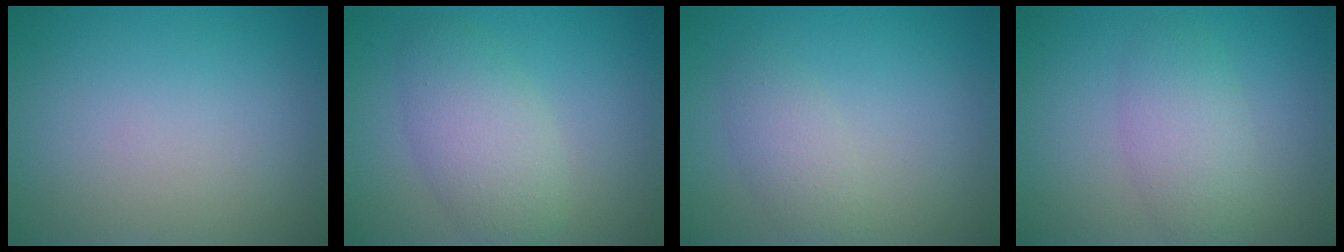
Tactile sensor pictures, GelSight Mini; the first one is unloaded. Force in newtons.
{"total": 4.5, "press": 4.5, "slide": 0.2}
{"total": 2.2, "press": 2.2, "slide": 0.1}
{"total": 3.4, "press": 3.4, "slide": 0.3}